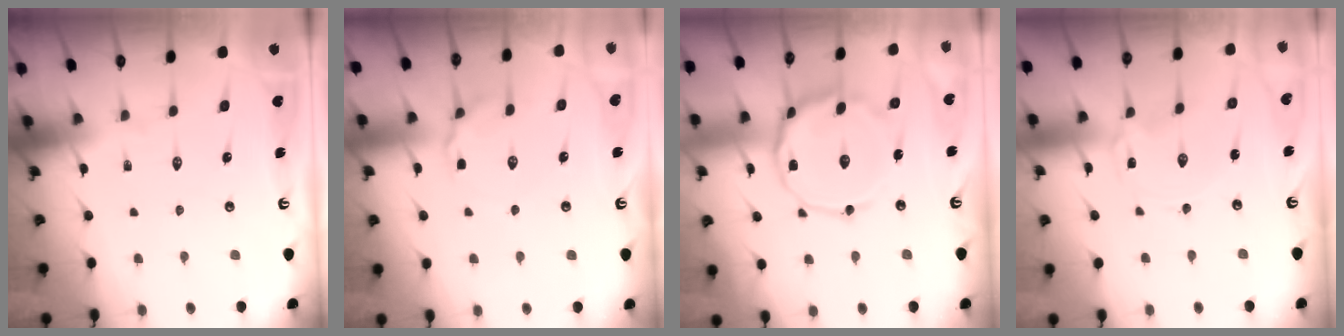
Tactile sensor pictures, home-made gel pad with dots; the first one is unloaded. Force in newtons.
{"total": 4.5, "press": 4.4, "slide": 1.2}
{"total": 14.9, "press": 14.8, "slide": 0.8}
{"total": 0.0}